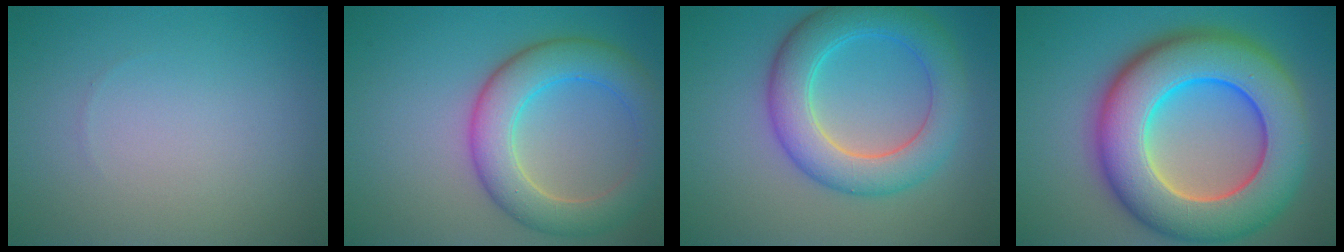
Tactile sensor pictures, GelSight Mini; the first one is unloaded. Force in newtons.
{"total": 6.6, "press": 6.6, "slide": 0.4}
{"total": 6.7, "press": 6.7, "slide": 0.3}
{"total": 13.6, "press": 13.6, "slide": 0.6}